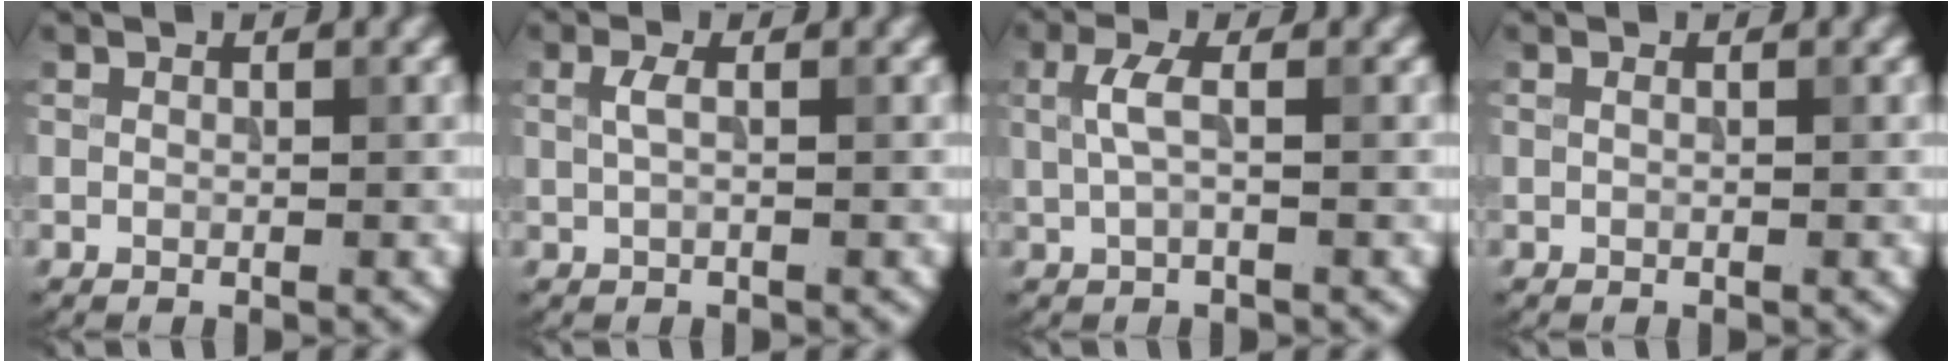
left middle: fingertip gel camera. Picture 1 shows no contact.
{"total": 1.3, "force": [0.3, 0.3, 1.2], "torque": [-0.027, 0.002, 0.004]}
{"total": 2.1, "force": [0.3, 0.5, 2.0], "torque": [-0.046, 0.004, 0.004]}
{"total": 0.0}